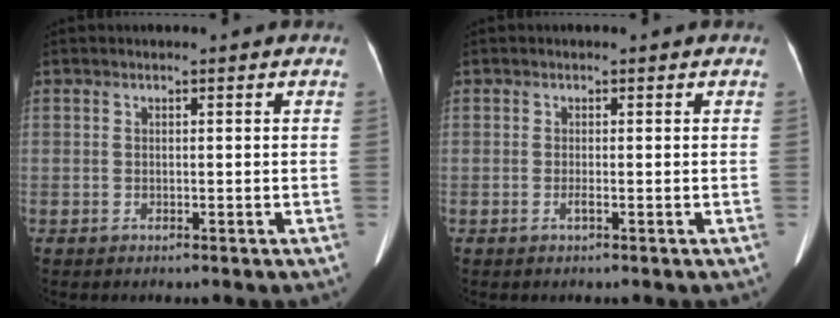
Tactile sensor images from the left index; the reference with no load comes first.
{"total": 0.7, "force": [-0.4, 0.0, 0.6], "torque": [-0.014, -0.010, -0.011]}